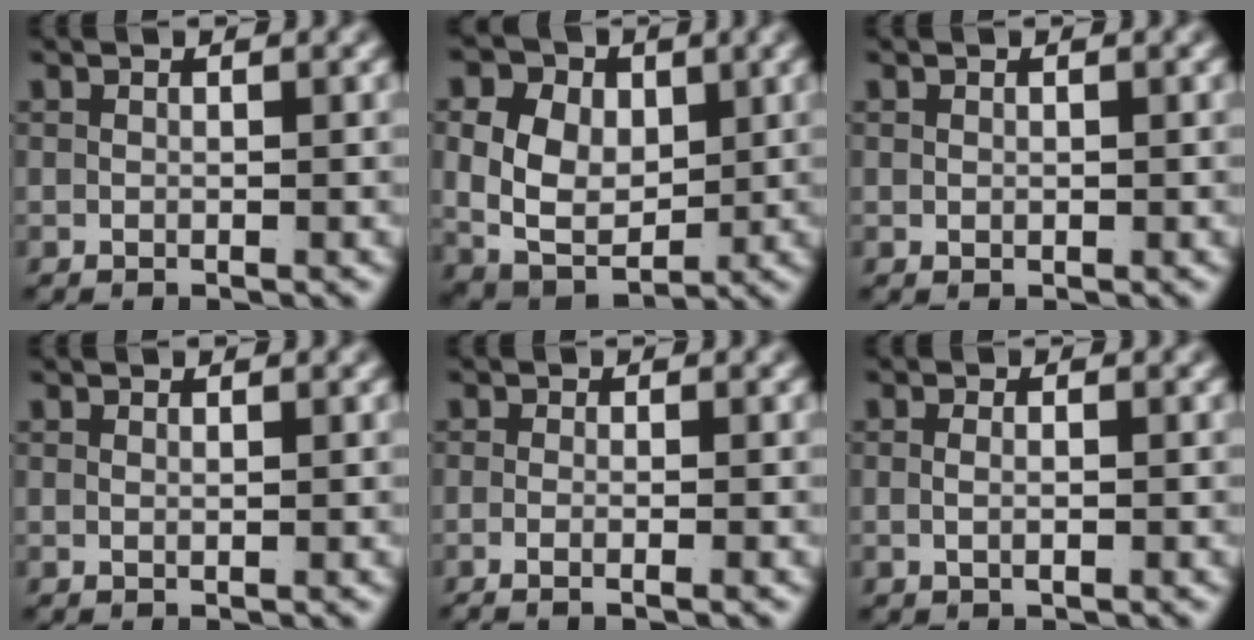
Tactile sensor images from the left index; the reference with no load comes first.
{"total": 11.6, "force": [0.7, 9.6, 6.5], "torque": [-0.138, -0.030, 0.012]}
{"total": 0.0}
{"total": 0.6, "force": [0.3, -0.5, 0.2], "torque": [-0.002, -0.005, 0.010]}
{"total": 1.6, "force": [-1.2, -0.1, 1.0], "torque": [-0.031, -0.011, -0.017]}
{"total": 1.0, "force": [-0.4, -0.1, 0.9], "torque": [-0.024, -0.010, -0.001]}